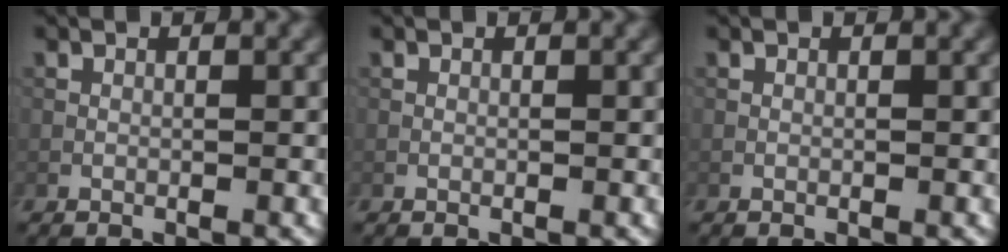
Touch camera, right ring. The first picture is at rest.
{"total": 0.0}
{"total": 0.0}